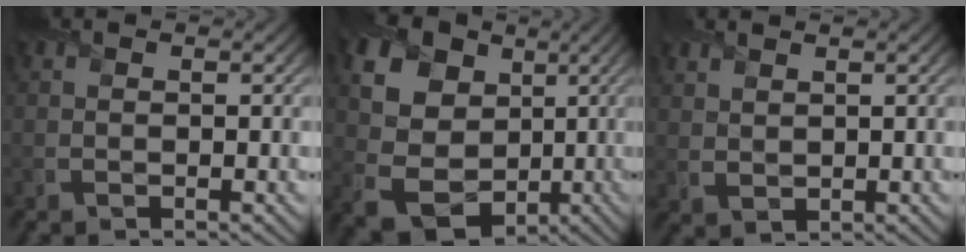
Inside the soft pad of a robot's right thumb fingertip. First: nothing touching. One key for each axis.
{"total": 16.7, "fx": 4.8, "fy": 13.4, "fz": 8.6, "tx": -0.226, "ty": 0.026, "tz": 0.088}
{"total": 2.3, "fx": 1.8, "fy": 1.1, "fz": 0.9, "tx": -0.025, "ty": -0.001, "tz": 0.044}